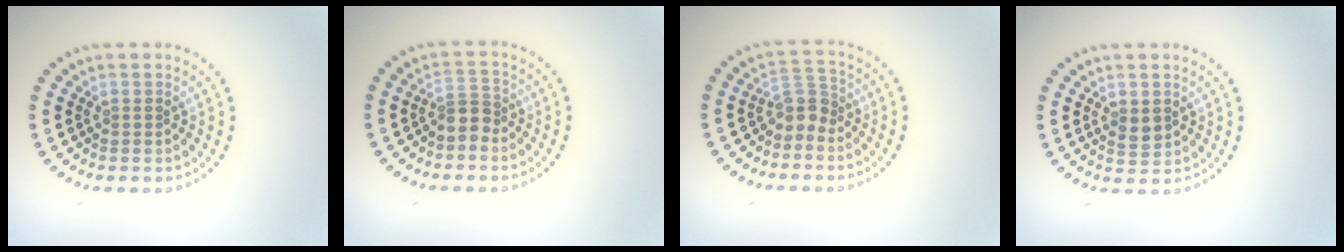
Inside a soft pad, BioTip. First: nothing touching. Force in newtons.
{"total": 2.1, "press": 1.7, "slide": 1.3}
{"total": 2.3, "press": 1.7, "slide": 1.5}
{"total": 1.6, "press": 1.6, "slide": 0.3}